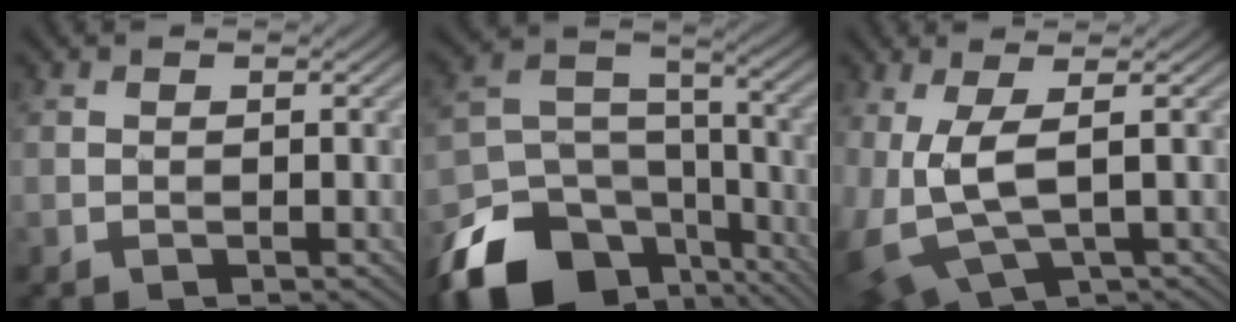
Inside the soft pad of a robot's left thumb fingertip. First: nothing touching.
{"total": 16.9, "force": [-10.8, 10.5, 7.7], "torque": [-0.192, -0.051, -0.174]}
{"total": 8.4, "force": [0.1, 3.6, 7.5], "torque": [-0.191, -0.013, 0.007]}